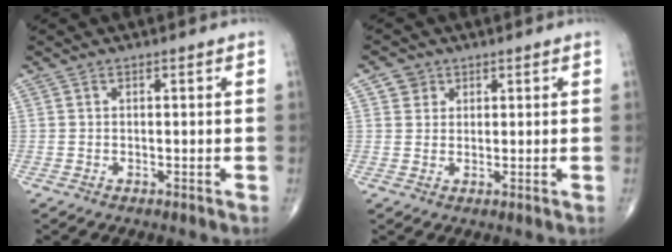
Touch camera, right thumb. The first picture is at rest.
{"total": 2.8, "force": [1.3, 2.5, 0.4], "torque": [0.013, -0.005, 0.015]}